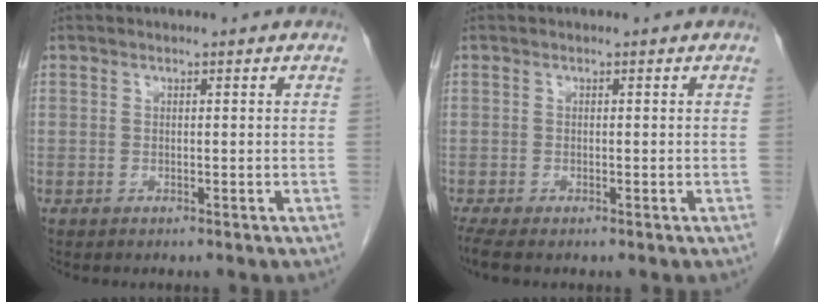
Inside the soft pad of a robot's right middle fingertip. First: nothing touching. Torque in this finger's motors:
{"motor_torque": [0.43, -0.23, 0.03, 0.04]}